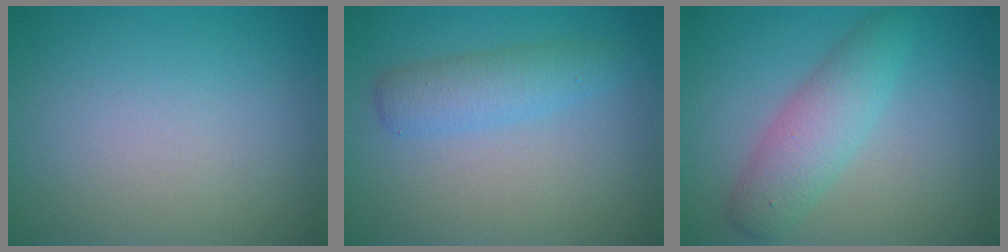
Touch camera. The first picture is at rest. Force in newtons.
{"total": 2.9, "press": 2.9, "slide": 0.1}
{"total": 3.9, "press": 3.9, "slide": 0.0}